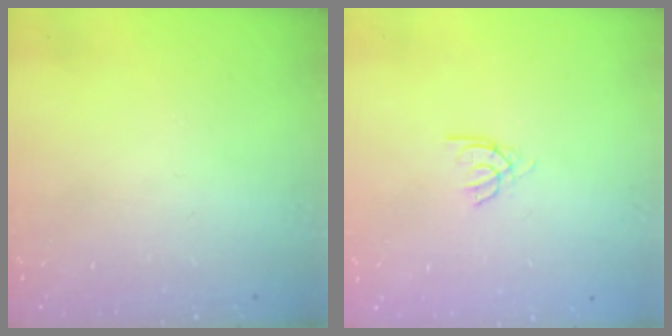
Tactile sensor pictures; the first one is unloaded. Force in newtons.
{"total": 2.2, "press": 2.1, "slide": 0.4}